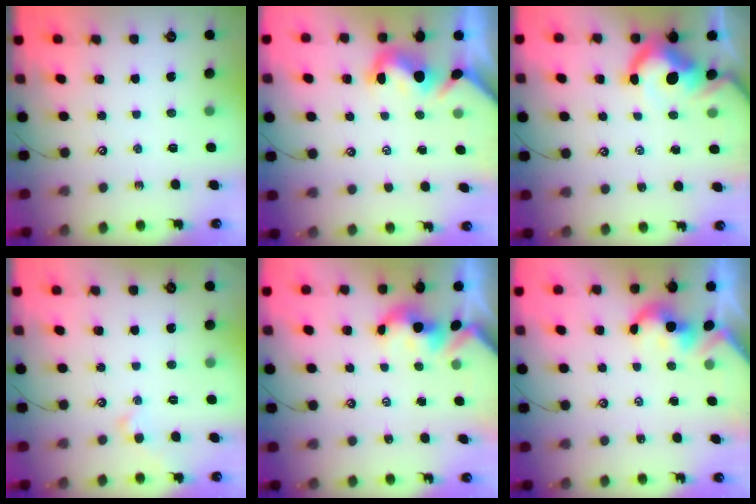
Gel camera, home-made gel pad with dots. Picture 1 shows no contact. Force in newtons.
{"total": 1.5, "press": 1.2, "slide": 0.9}
{"total": 9.2, "press": 9.1, "slide": 1.5}
{"total": 1.0, "press": 1.0, "slide": 0.1}
{"total": 1.8, "press": 1.8, "slide": 0.2}
{"total": 2.1, "press": 2.1, "slide": 0.4}